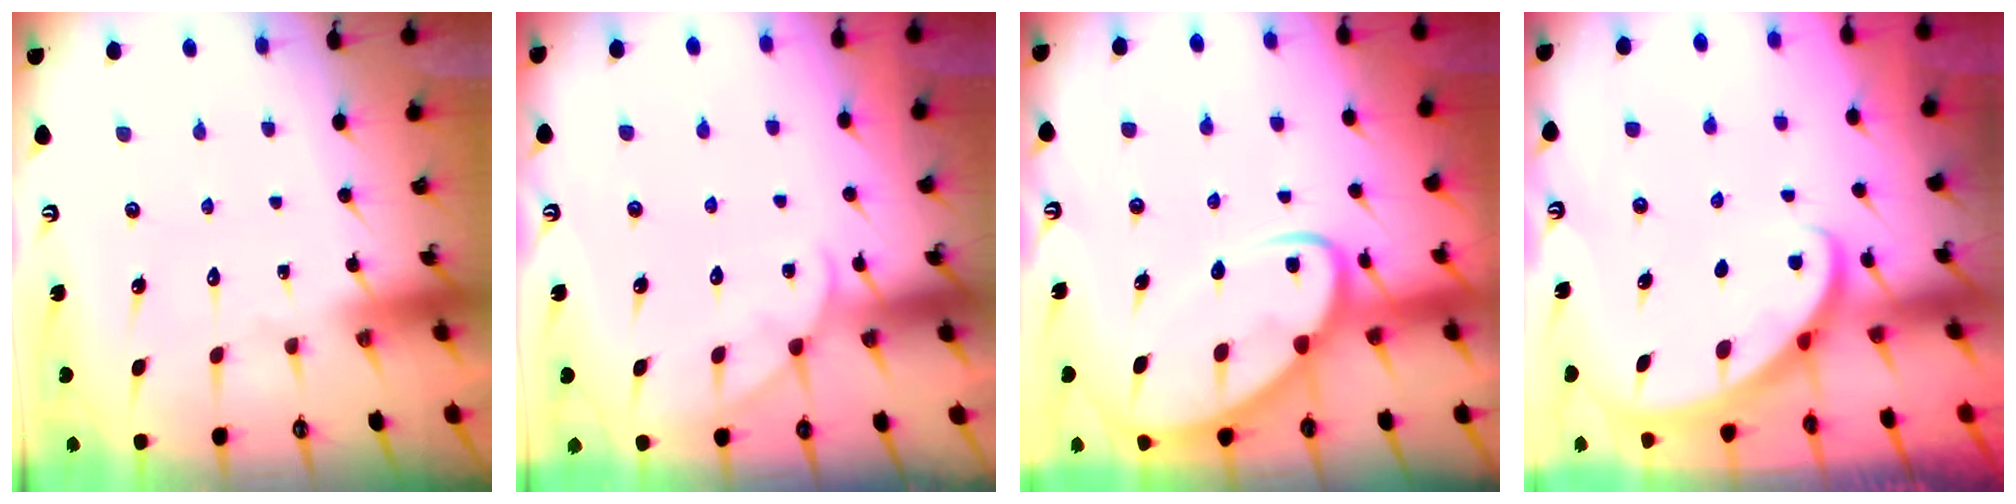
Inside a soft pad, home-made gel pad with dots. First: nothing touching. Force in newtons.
{"total": 2.8, "press": 2.8, "slide": 0.3}
{"total": 9.6, "press": 9.6, "slide": 0.7}
{"total": 2.7, "press": 2.7, "slide": 0.2}